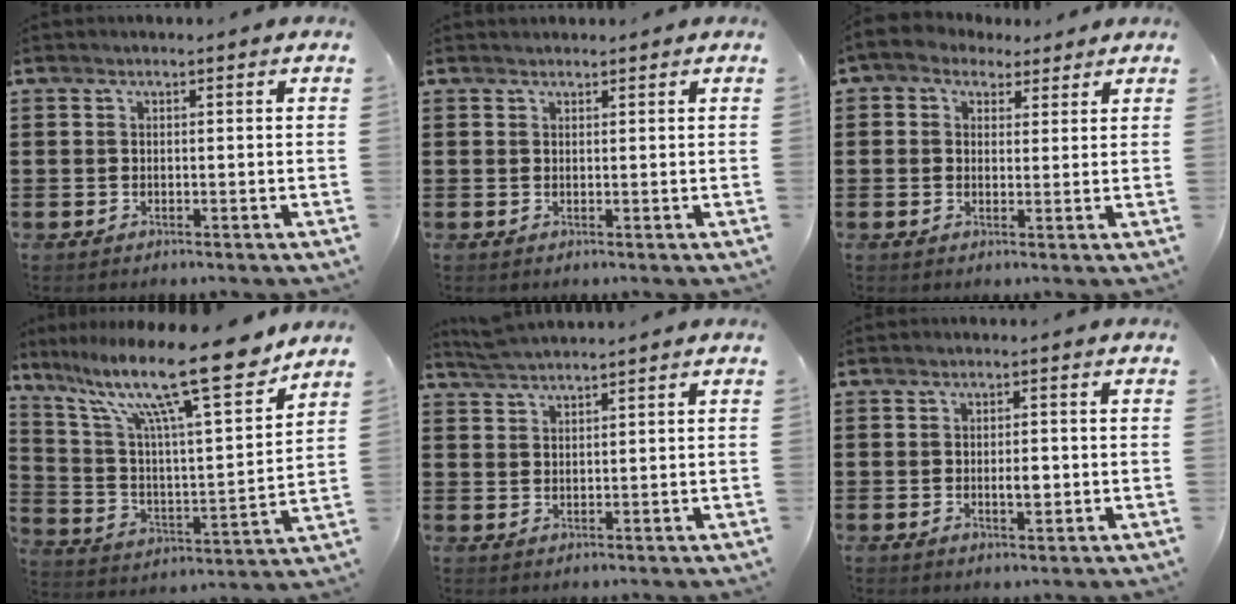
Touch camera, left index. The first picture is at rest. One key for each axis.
{"total": 0.8, "fx": 0.7, "fy": 0.3, "fz": 0.0, "tx": -0.002, "ty": 0.001, "tz": 0.015}
{"total": 2.6, "fx": 1.3, "fy": 2.1, "fz": 0.7, "tx": -0.023, "ty": 0.009, "tz": 0.023}
{"total": 16.7, "fx": 12.7, "fy": 1.7, "fz": 10.6, "tx": -0.219, "ty": -0.074, "tz": 0.209}
{"total": 2.7, "fx": 2.6, "fy": -0.3, "fz": 0.5, "tx": -0.017, "ty": 0.000, "tz": 0.050}
{"total": 2.6, "fx": -0.3, "fy": 1.1, "fz": 2.3, "tx": -0.036, "ty": -0.002, "tz": -0.007}